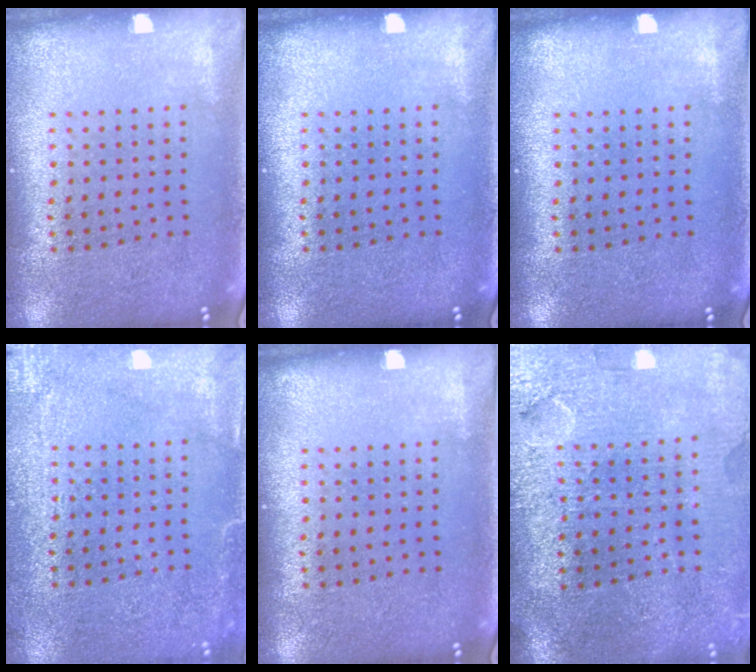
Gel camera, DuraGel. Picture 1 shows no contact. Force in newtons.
{"total": 0.0}
{"total": 0.0}
{"total": 3.5, "press": 3.5, "slide": 0.4}
{"total": 0.0}
{"total": 3.6, "press": 3.4, "slide": 1.4}